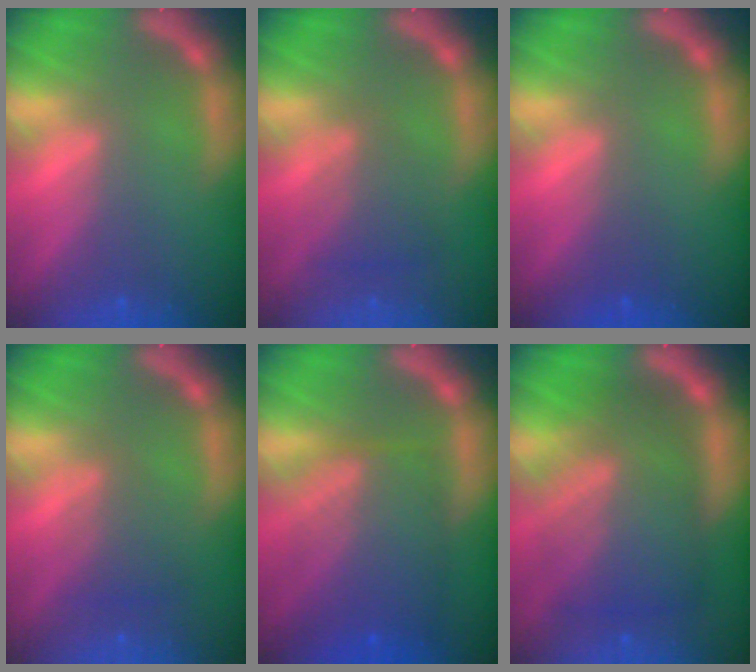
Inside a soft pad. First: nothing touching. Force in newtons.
{"total": 3.0}
{"total": 1.0}
{"total": 2.5}
{"total": 8.0}
{"total": 9.4}